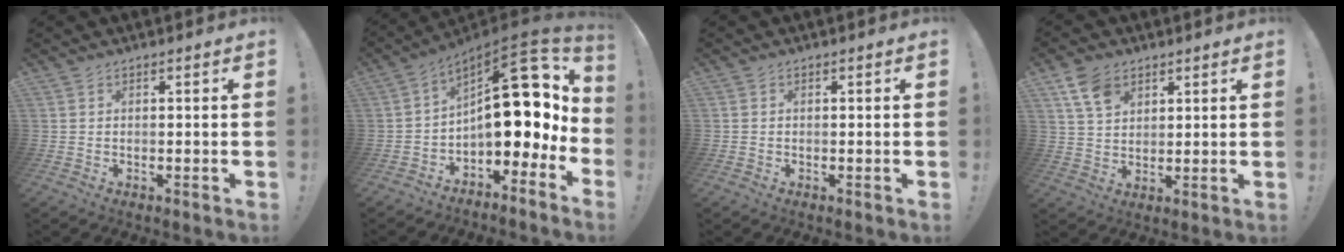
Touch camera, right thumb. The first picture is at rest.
{"total": 20.0, "force": [3.1, 10.8, 16.6], "torque": [-0.217, -0.023, 0.061]}
{"total": 0.6, "force": [-0.1, 0.6, 0.0], "torque": [-0.007, 0.006, -0.001]}
{"total": 8.8, "force": [4.8, 5.8, 4.5], "torque": [-0.084, -0.008, 0.096]}